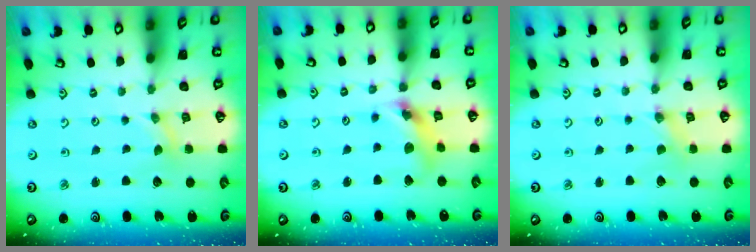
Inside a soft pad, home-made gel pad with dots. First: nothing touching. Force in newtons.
{"total": 11.3, "press": 11.2, "slide": 1.4}
{"total": 0.0}